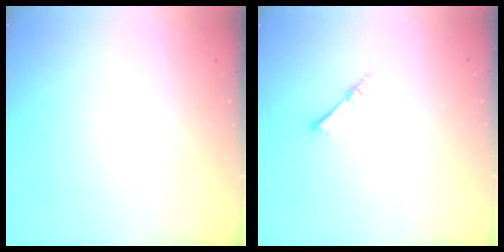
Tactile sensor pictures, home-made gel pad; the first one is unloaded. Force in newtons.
{"total": 2.4, "press": 2.4, "slide": 0.3}